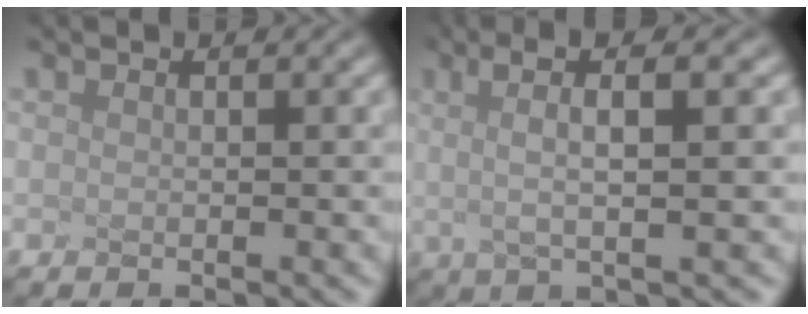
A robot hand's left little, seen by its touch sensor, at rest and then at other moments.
{"total": 3.4, "force": [0.2, -0.2, 3.4], "torque": [-0.090, 0.007, 0.035]}